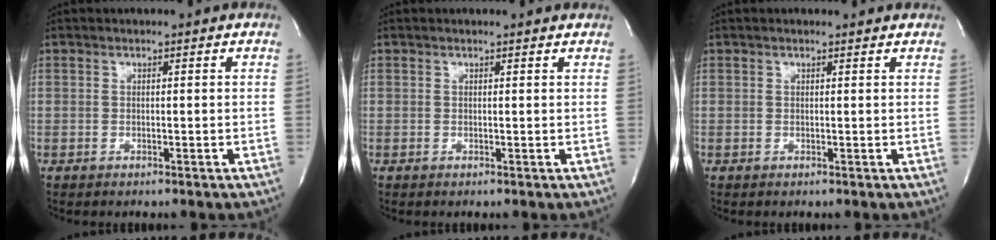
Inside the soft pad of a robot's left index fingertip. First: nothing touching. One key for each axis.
{"total": 1.9, "fx": 1.8, "fy": 0.3, "fz": 0.2, "tx": -0.013, "ty": 0.003, "tz": 0.012}
{"total": 1.8, "fx": 1.7, "fy": 0.2, "fz": 0.5, "tx": -0.013, "ty": 0.009, "tz": 0.017}